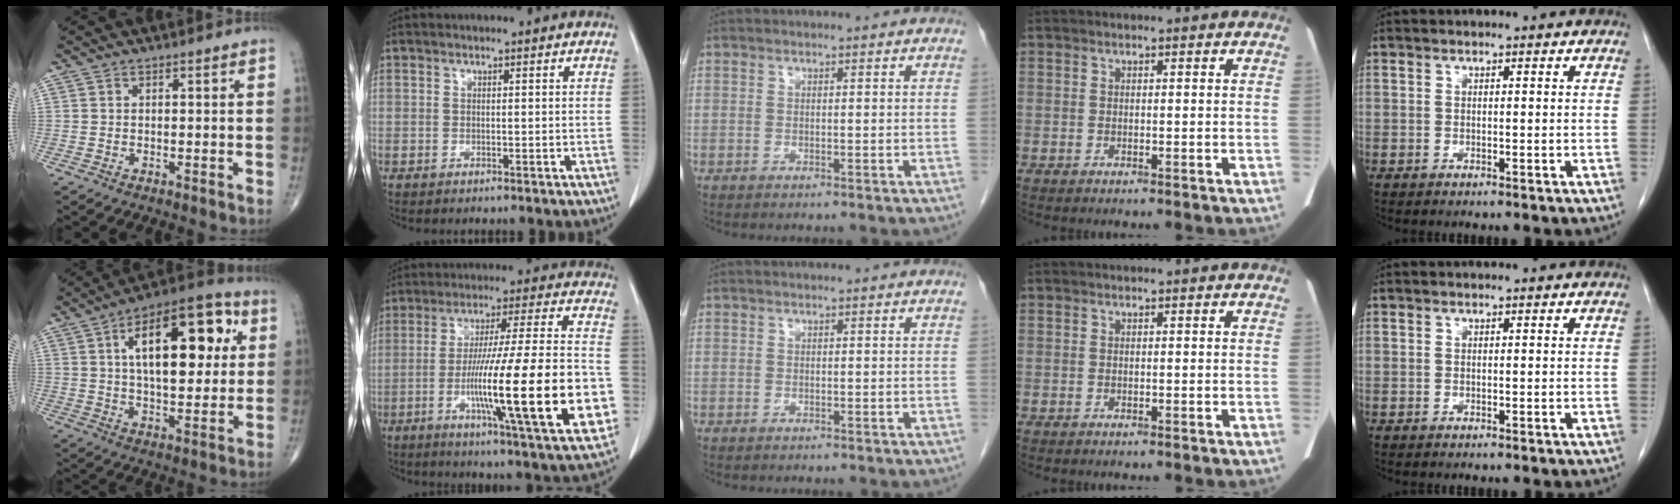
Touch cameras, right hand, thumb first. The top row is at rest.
{"thumb": {"total": 21.0, "force": [5.5, 9.8, 17.7], "torque": [-0.235, 0.007, 0.075]}, "index": {"total": 24.1, "force": [-5.9, 1.1, 23.3], "torque": [-0.336, -0.014, -0.092]}}